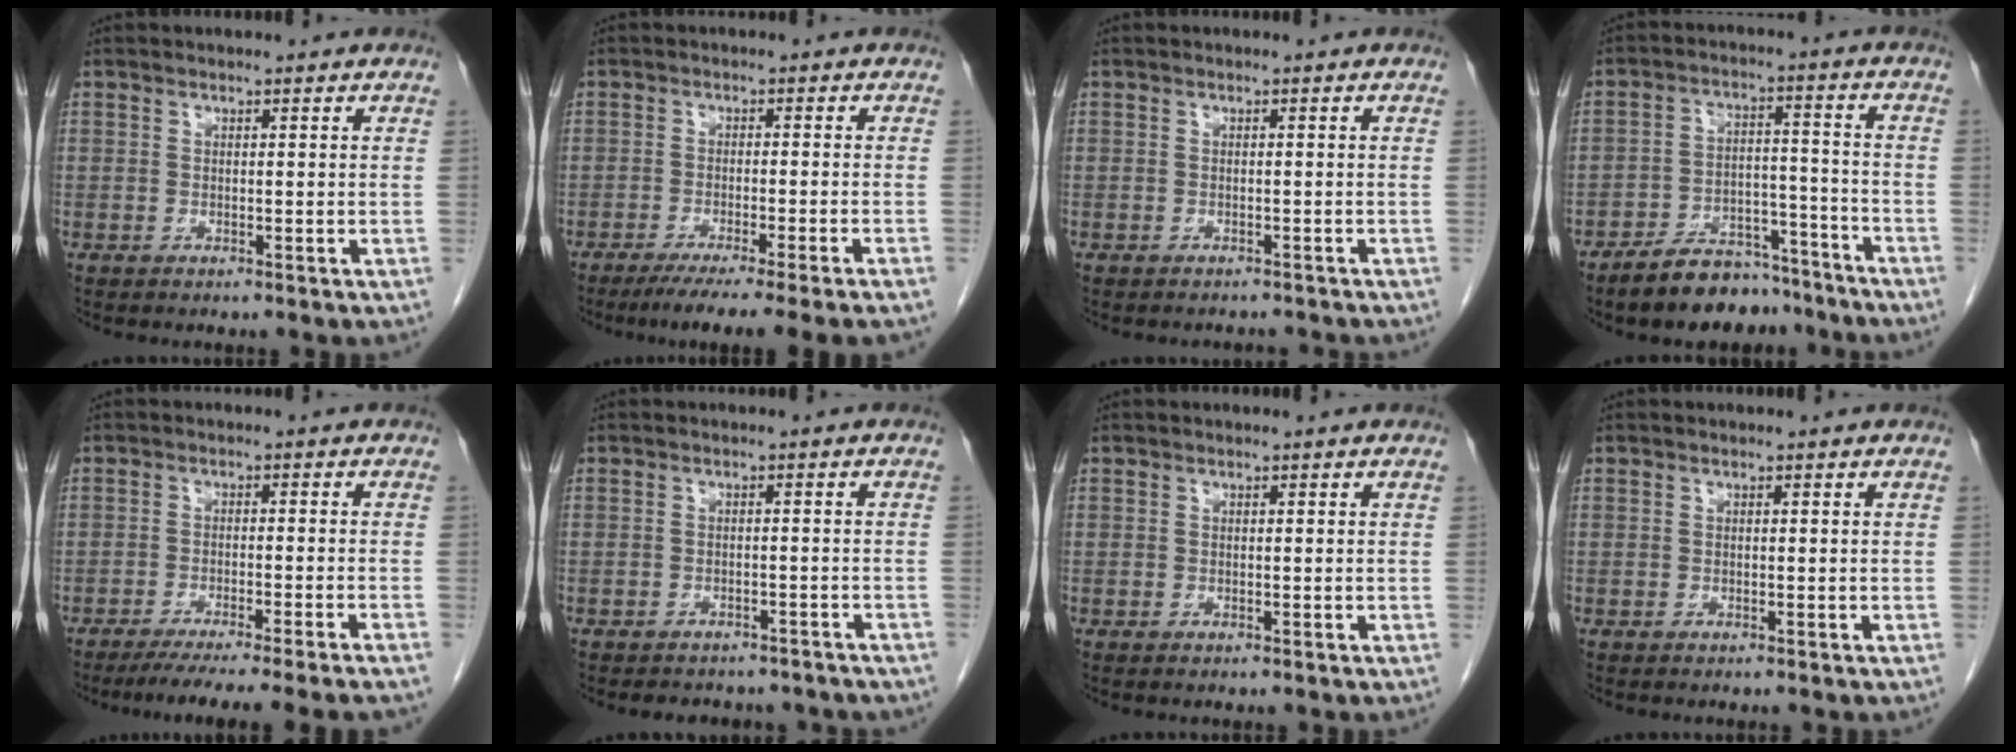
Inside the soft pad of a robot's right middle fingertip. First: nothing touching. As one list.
[{"total": 11.0, "force": [-9.0, -1.7, 6.1], "torque": [-0.062, -0.028, -0.132]}, {"total": 3.0, "force": [-2.8, 0.9, 0.3], "torque": [-0.003, -0.002, -0.034]}, {"total": 9.8, "force": [-8.4, 4.1, 3.2], "torque": [-0.049, 0.019, -0.137]}, {"total": 12.4, "force": [-10.7, -1.5, 6.2], "torque": [-0.062, -0.030, -0.153]}, {"total": 9.0, "force": [-7.8, 3.6, 2.6], "torque": [-0.039, 0.007, -0.079]}, {"total": 0.0}, {"total": 0.0}]